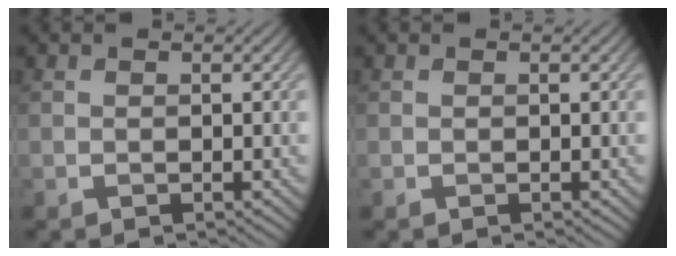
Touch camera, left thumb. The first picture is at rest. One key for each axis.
{"total": 0.0}